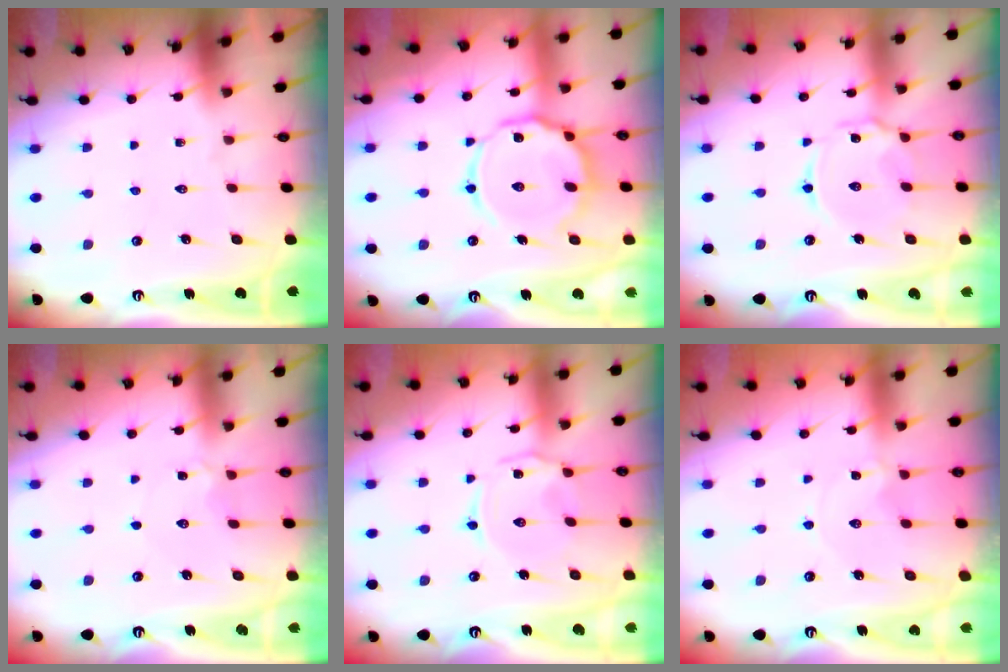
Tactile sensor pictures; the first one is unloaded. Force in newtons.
{"total": 14.3, "press": 14.2, "slide": 1.4}
{"total": 7.0, "press": 7.0, "slide": 0.4}
{"total": 2.3, "press": 2.3, "slide": 0.2}
{"total": 2.5, "press": 2.4, "slide": 0.5}
{"total": 0.0}